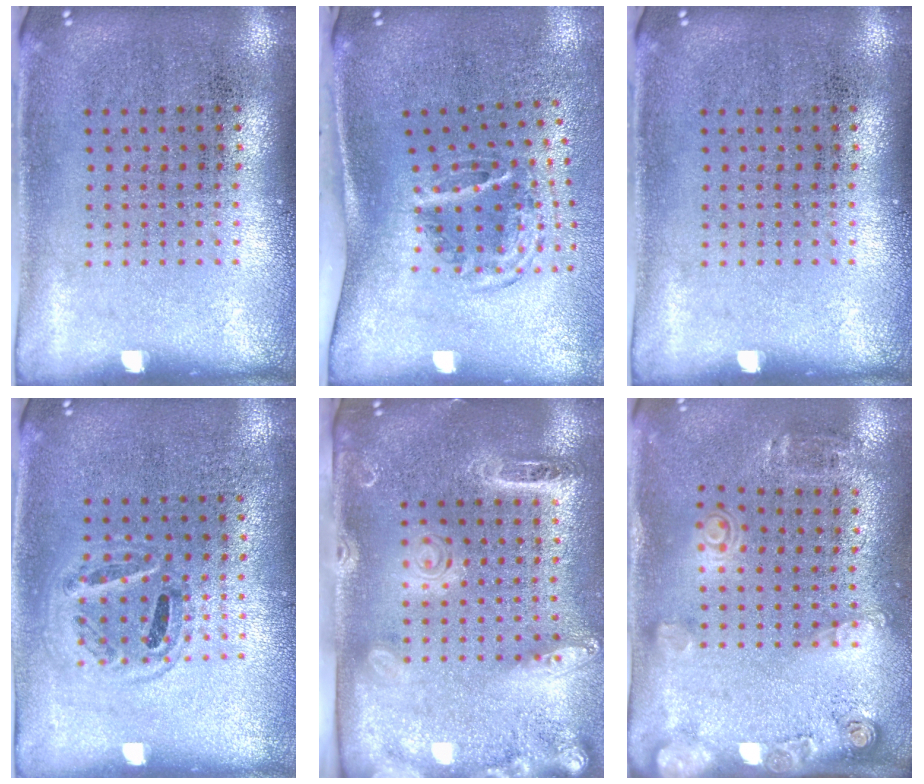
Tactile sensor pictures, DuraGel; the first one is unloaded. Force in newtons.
{"total": 2.0, "press": 1.2, "slide": 1.6}
{"total": 0.0}
{"total": 0.9, "press": 0.8, "slide": 0.2}
{"total": 2.6, "press": 2.0, "slide": 1.7}
{"total": 2.0, "press": 1.2, "slide": 1.5}